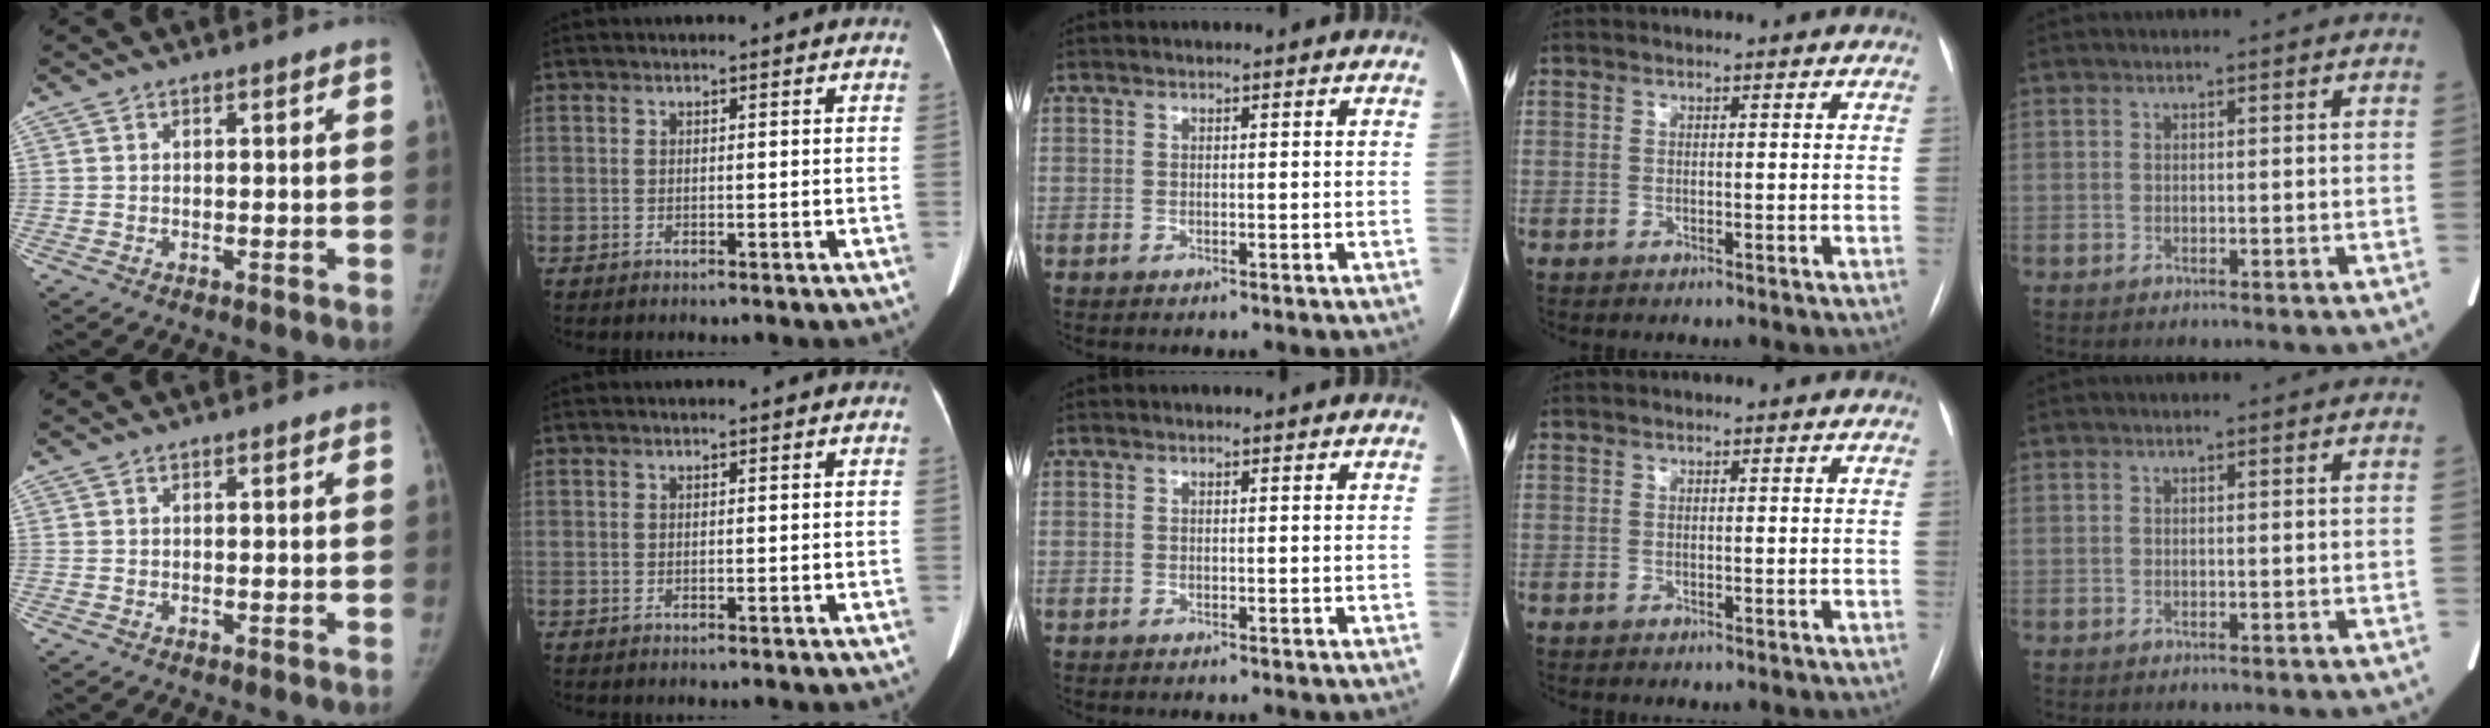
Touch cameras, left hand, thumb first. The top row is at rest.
{}